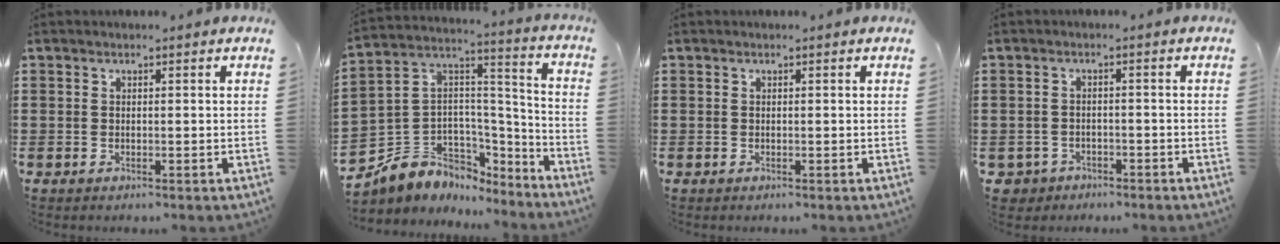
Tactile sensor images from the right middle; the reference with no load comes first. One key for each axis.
{"total": 5.9, "fx": -3.8, "fy": 4.4, "fz": -0.6, "tx": -0.034, "ty": -0.024, "tz": -0.081}
{"total": 0.0}
{"total": 2.4, "fx": -2.1, "fy": 1.1, "fz": -0.3, "tx": -0.005, "ty": -0.002, "tz": -0.048}